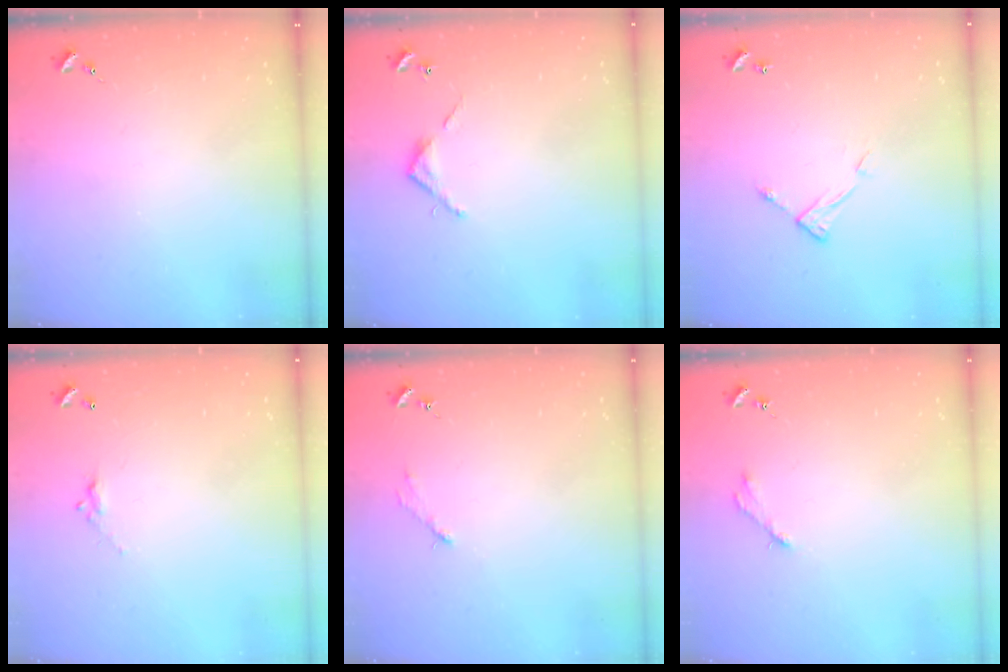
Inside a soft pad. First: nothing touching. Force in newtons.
{"total": 3.7, "press": 3.7, "slide": 0.2}
{"total": 6.4, "press": 6.4, "slide": 0.3}
{"total": 4.9, "press": 4.9, "slide": 0.2}
{"total": 2.6, "press": 2.6, "slide": 0.3}
{"total": 2.8, "press": 2.8, "slide": 0.4}